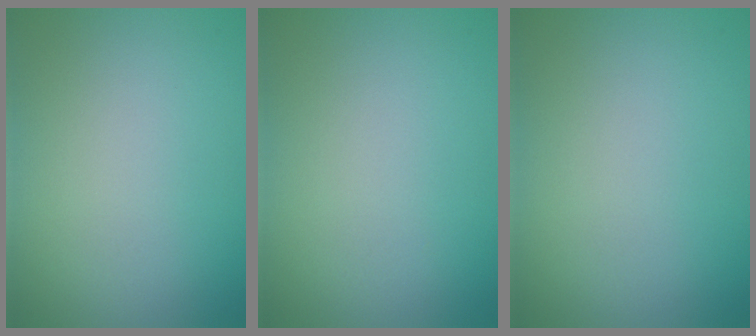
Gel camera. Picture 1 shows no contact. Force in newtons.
{"total": 0.0}
{"total": 0.0}